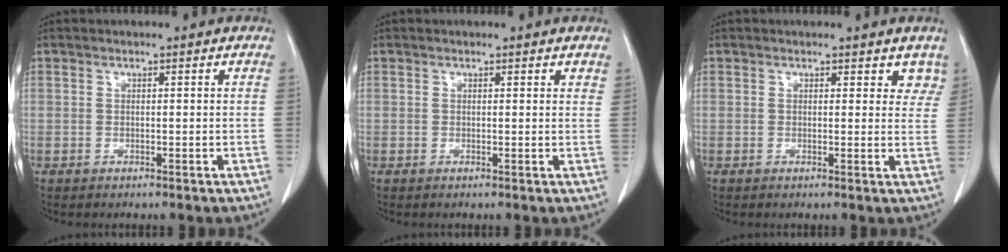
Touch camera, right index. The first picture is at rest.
{"total": 0.9, "force": [0.8, 0.2, 0.3], "torque": [-0.001, 0.000, 0.004]}
{"total": 3.6, "force": [3.0, 1.8, 0.9], "torque": [0.017, -0.006, 0.019]}